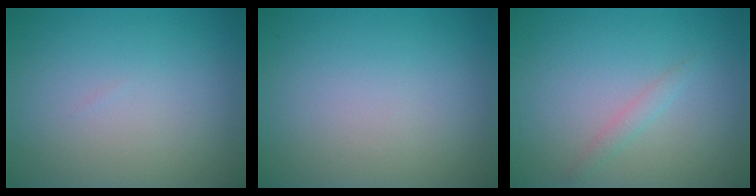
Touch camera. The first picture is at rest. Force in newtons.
{"total": 0.0}
{"total": 1.0, "press": 0.9, "slide": 0.1}